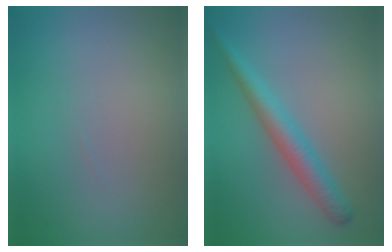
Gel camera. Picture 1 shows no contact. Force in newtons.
{"total": 3.1, "press": 3.1, "slide": 0.1}